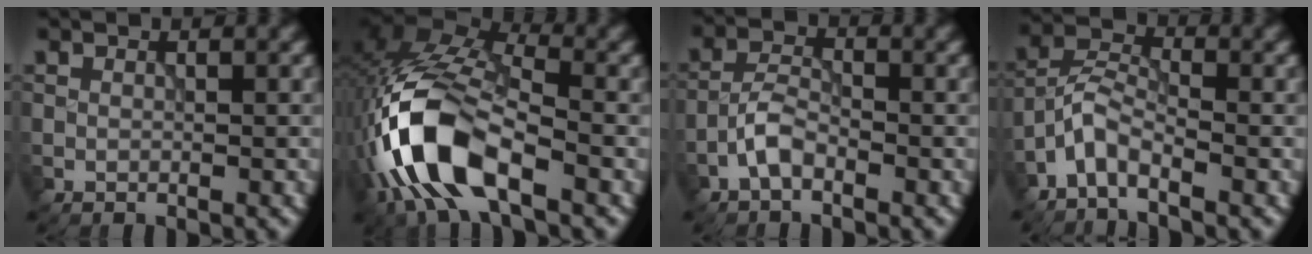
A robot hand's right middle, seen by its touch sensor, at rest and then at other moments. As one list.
[{"total": 11.3, "force": [-4.2, 5.2, 9.1], "torque": [-0.196, 0.006, -0.087]}, {"total": 2.4, "force": [-1.5, 1.1, 1.6], "torque": [-0.032, 0.010, -0.037]}, {"total": 2.9, "force": [-2.2, 1.0, 1.6], "torque": [-0.035, 0.013, -0.054]}]